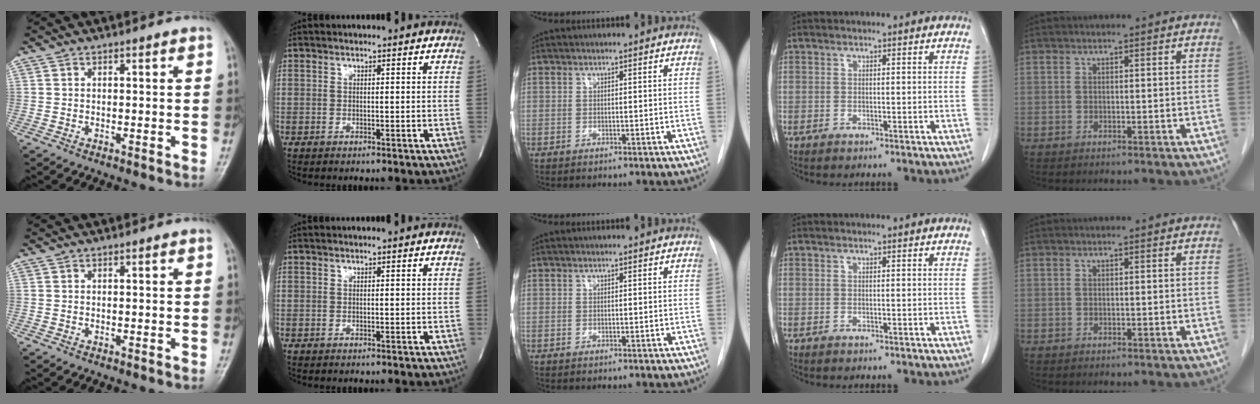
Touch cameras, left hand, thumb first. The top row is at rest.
{}